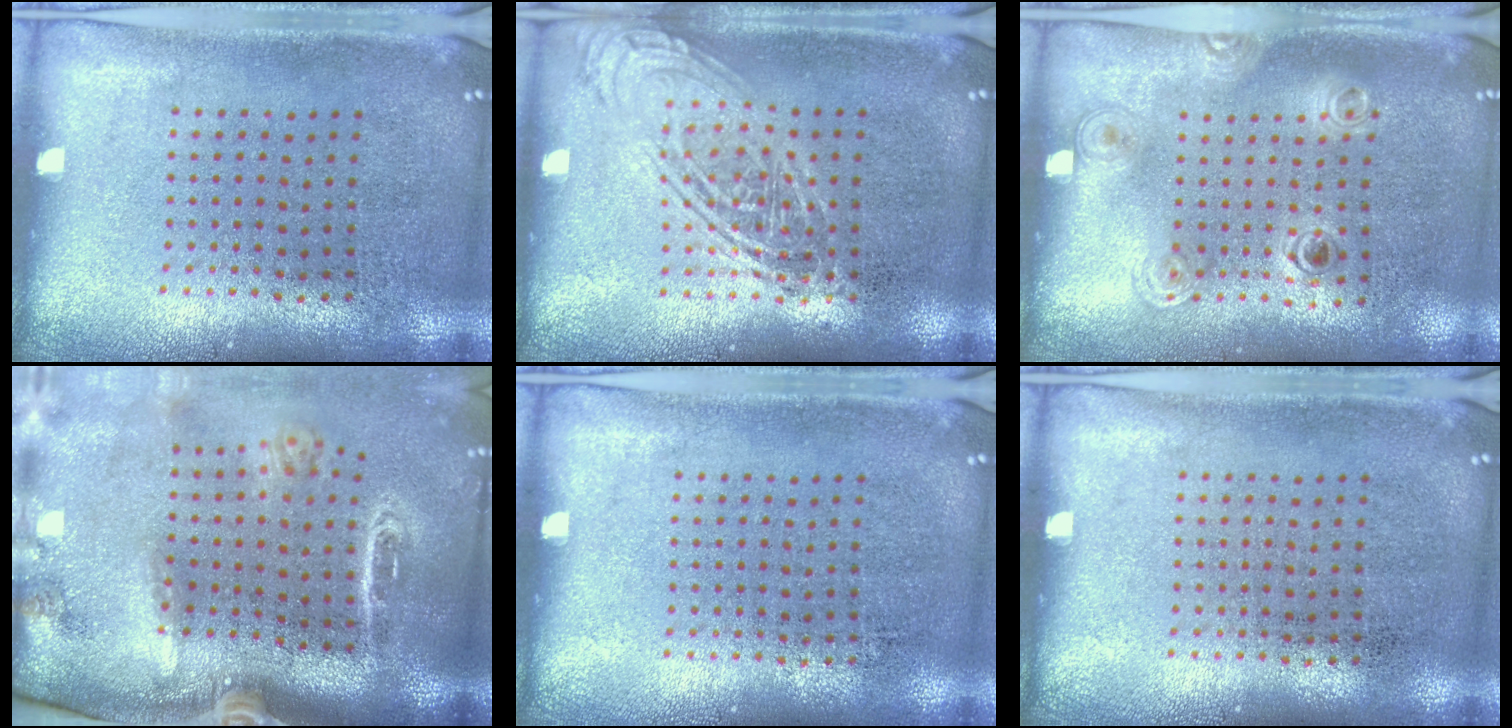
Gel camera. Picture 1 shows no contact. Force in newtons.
{"total": 2.5, "press": 2.5, "slide": 0.2}
{"total": 1.2, "press": 1.0, "slide": 0.6}
{"total": 3.1, "press": 2.1, "slide": 2.3}
{"total": 0.0}
{"total": 0.0}